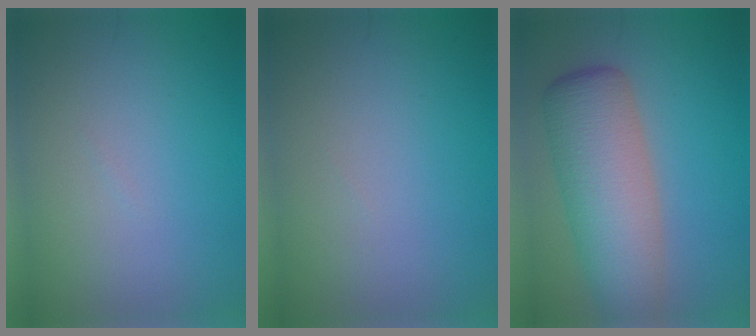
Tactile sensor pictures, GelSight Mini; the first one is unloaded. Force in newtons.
{"total": 0.0}
{"total": 8.2, "press": 8.2, "slide": 0.3}